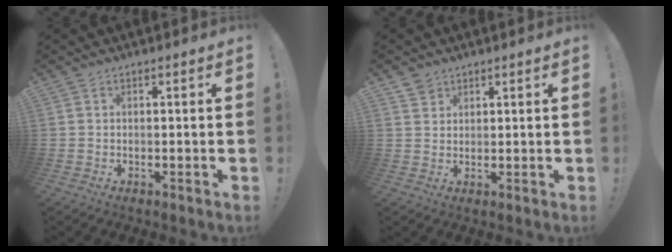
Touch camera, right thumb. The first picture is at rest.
{"total": 3.0, "force": [2.4, 1.9, 0.4], "torque": [-0.005, -0.010, 0.044]}